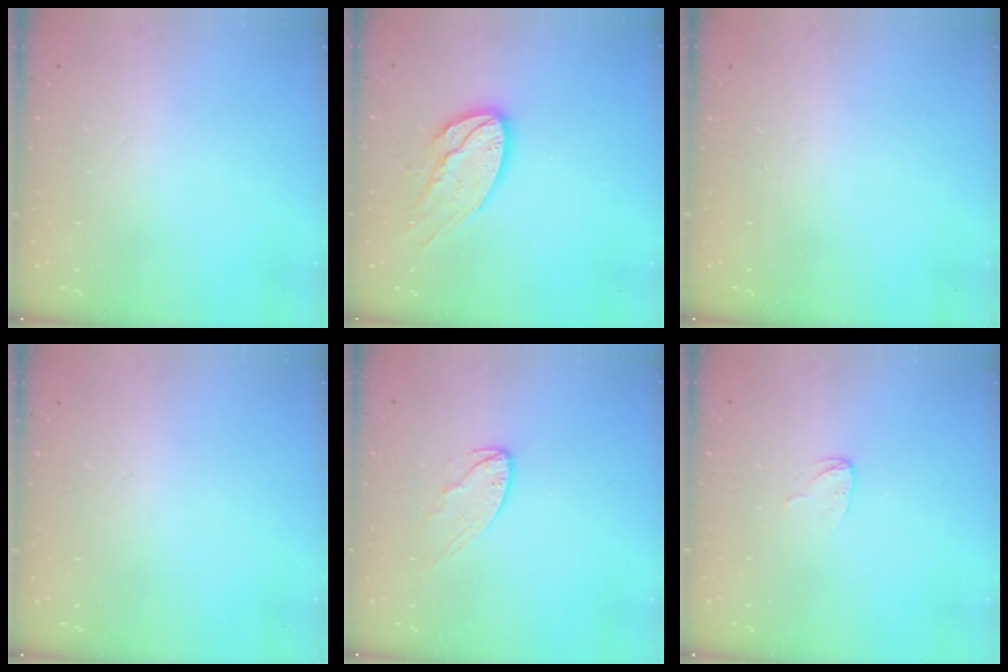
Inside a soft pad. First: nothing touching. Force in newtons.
{"total": 14.0, "press": 14.0, "slide": 1.2}
{"total": 0.0}
{"total": 0.0}
{"total": 6.9, "press": 6.9, "slide": 0.2}
{"total": 3.0, "press": 3.0, "slide": 0.3}